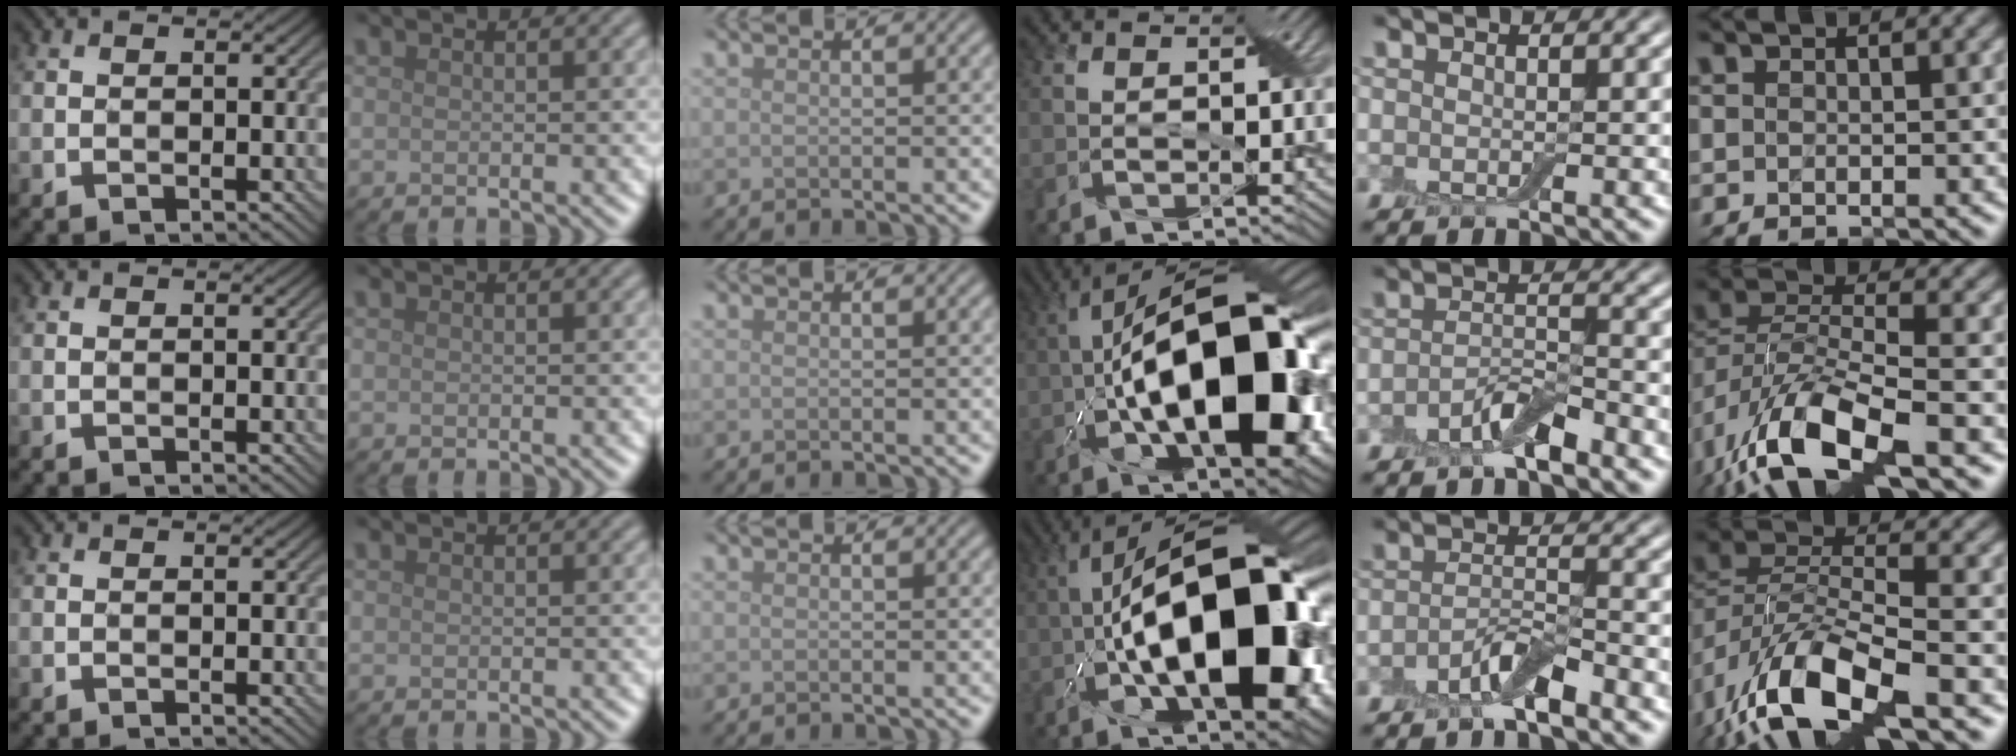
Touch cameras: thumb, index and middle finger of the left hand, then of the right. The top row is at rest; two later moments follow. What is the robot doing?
{"motion": "wrap", "object": "adhesive wrap"}